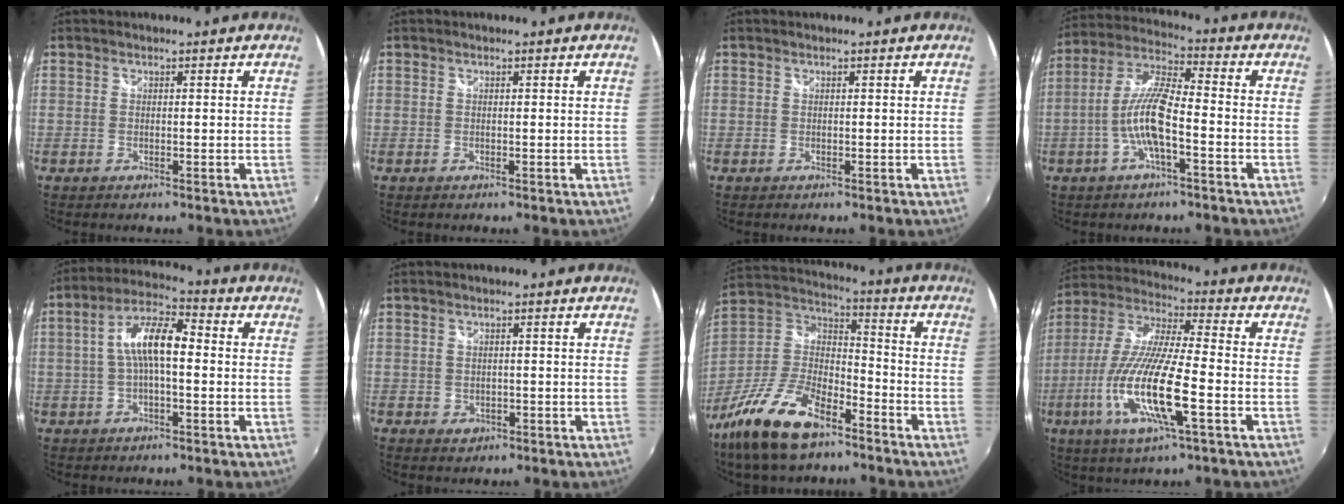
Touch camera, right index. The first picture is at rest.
{"total": 0.0}
{"total": 0.0}
{"total": 10.0, "force": [-3.2, 2.0, 9.2], "torque": [-0.198, 0.006, -0.061]}
{"total": 9.1, "force": [-0.2, 3.2, 8.5], "torque": [-0.169, 0.022, -0.007]}
{"total": 2.1, "force": [-0.7, 1.8, 0.7], "torque": [-0.013, -0.004, -0.008]}
{"total": 19.3, "force": [-12.0, 8.4, 12.6], "torque": [-0.268, -0.015, -0.222]}
{"total": 17.8, "force": [-6.2, 2.8, 16.5], "torque": [-0.334, -0.029, -0.119]}